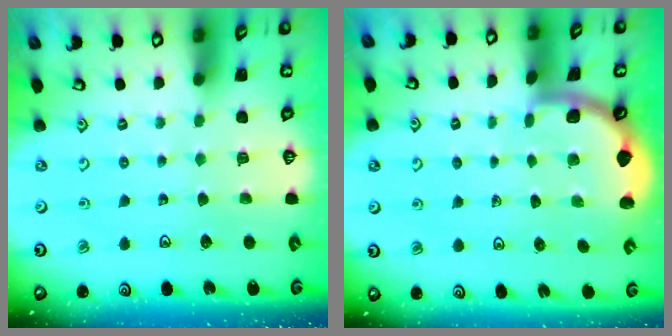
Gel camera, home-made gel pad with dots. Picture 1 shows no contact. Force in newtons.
{"total": 1.8, "press": 1.7, "slide": 0.0}